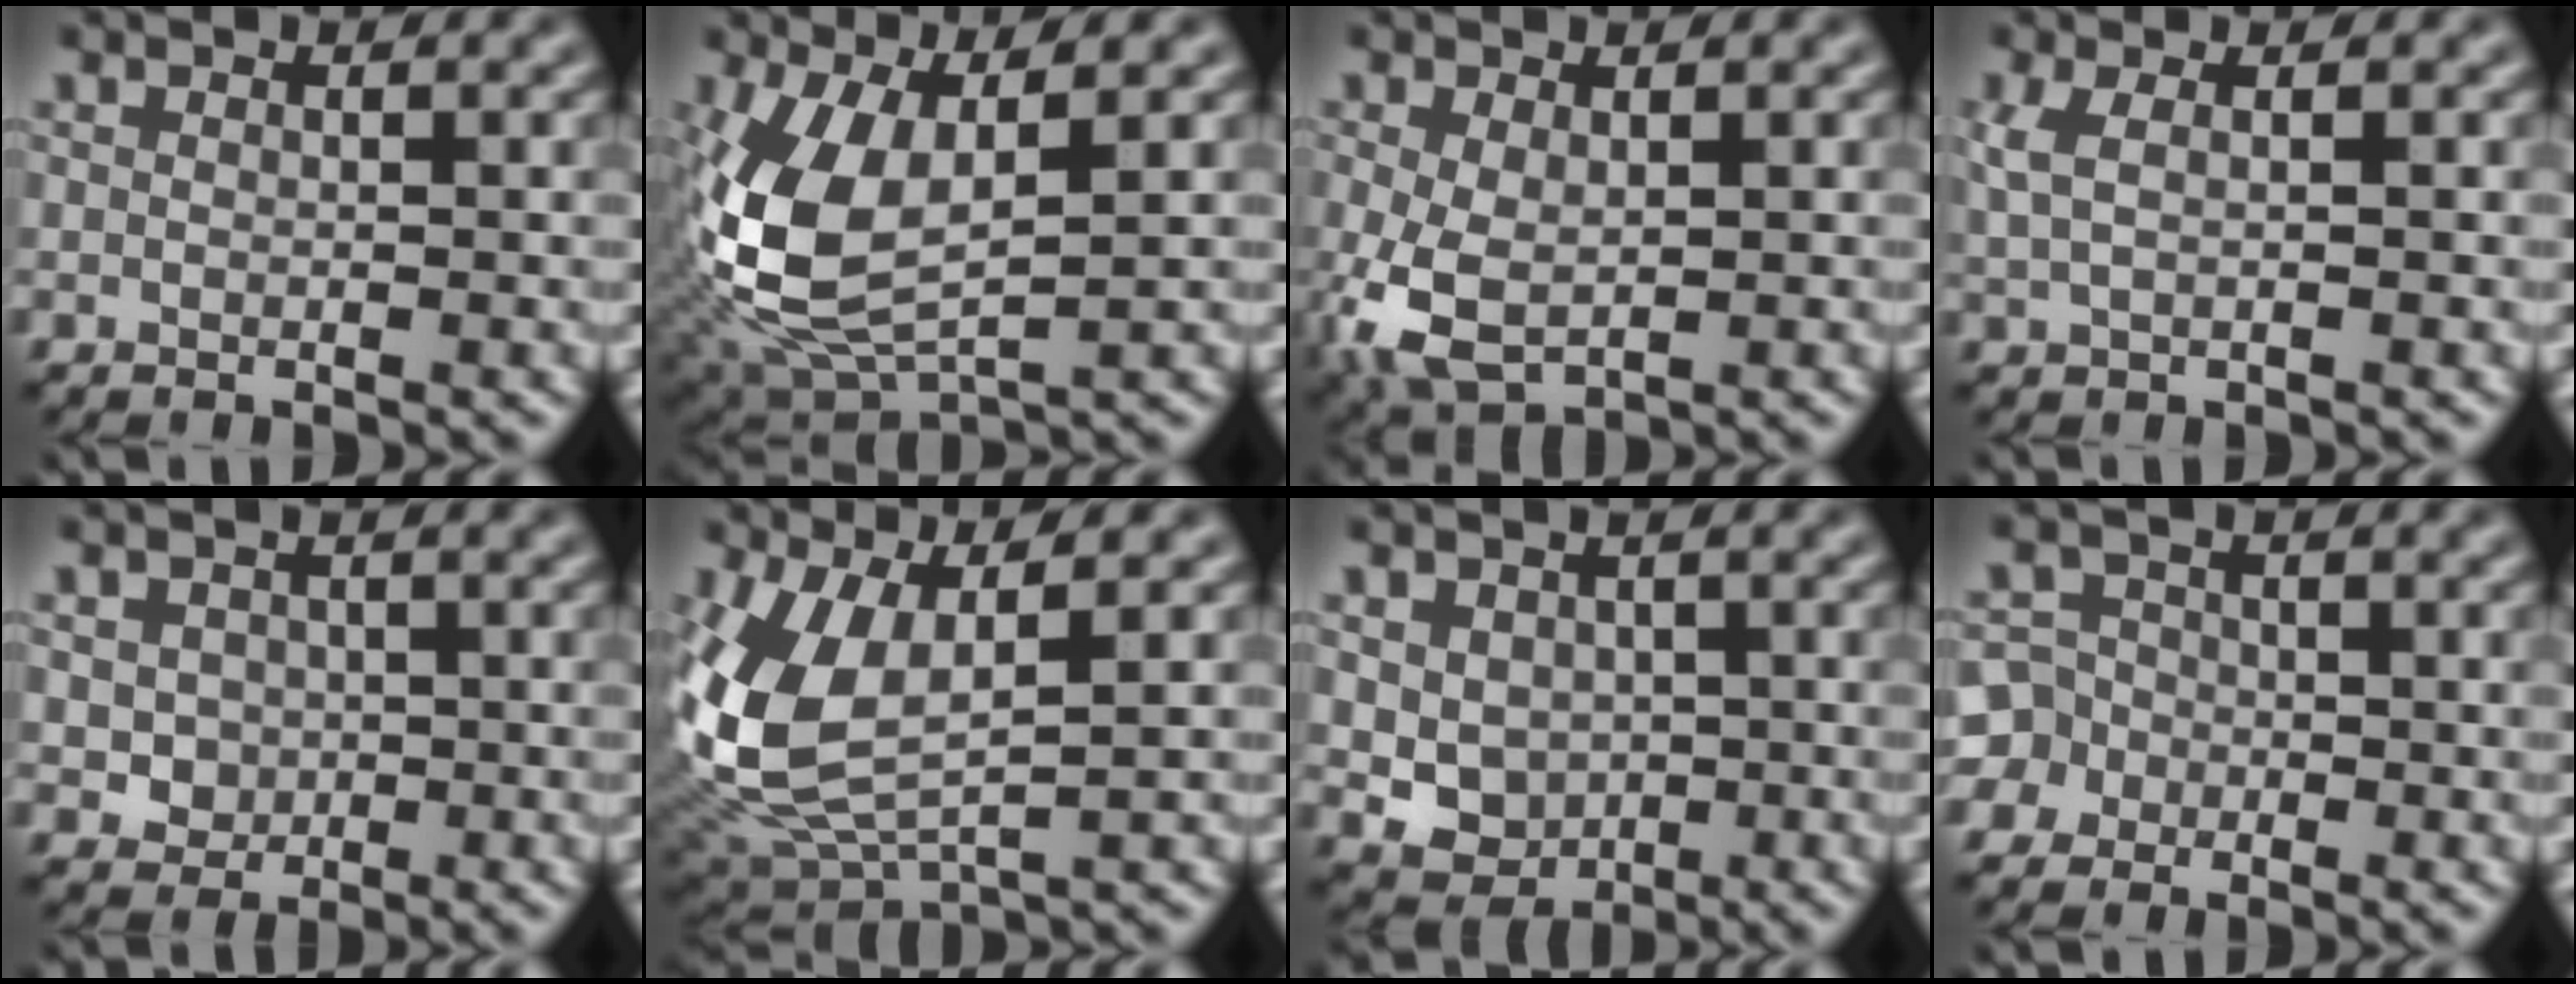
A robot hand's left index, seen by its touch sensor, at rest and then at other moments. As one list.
[{"total": 9.3, "force": [0.4, 4.6, 8.1], "torque": [-0.198, -0.007, 0.012]}, {"total": 4.5, "force": [-0.7, 2.7, 3.6], "torque": [-0.095, -0.013, -0.008]}, {"total": 2.1, "force": [0.7, 0.8, 1.8], "torque": [-0.036, 0.003, 0.014]}, {"total": 2.2, "force": [-0.1, 2.1, 0.8], "torque": [-0.009, -0.005, 0.001]}, {"total": 8.7, "force": [0.8, 4.4, 7.5], "torque": [-0.189, -0.010, 0.020]}, {"total": 4.4, "force": [0.1, 3.8, 2.4], "torque": [-0.032, -0.009, 0.007]}, {"total": 5.2, "force": [-2.2, 4.6, 0.6], "torque": [0.001, 0.009, -0.061]}]